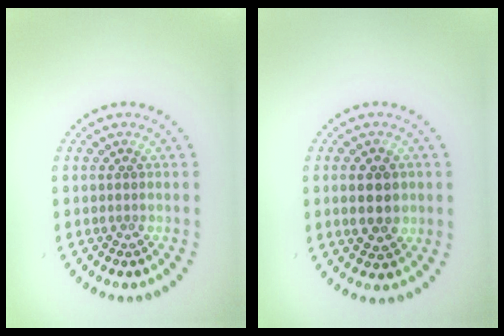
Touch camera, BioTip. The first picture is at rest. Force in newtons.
{"total": 3.4, "press": 3.4, "slide": 0.1}